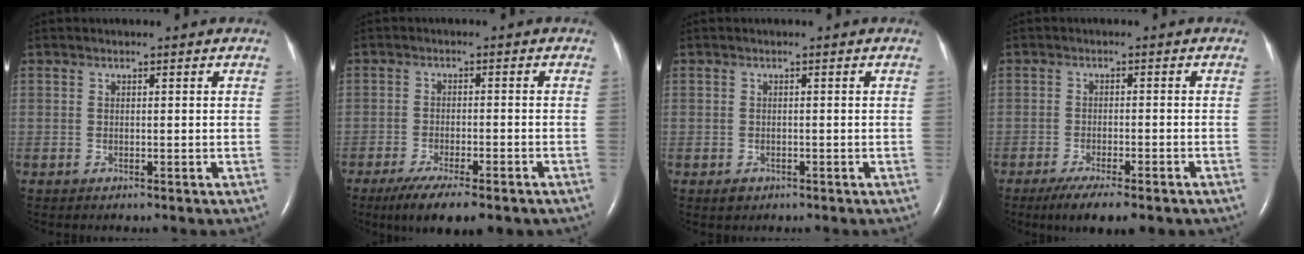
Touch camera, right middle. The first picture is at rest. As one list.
[{"total": 10.3, "force": [-7.5, 2.1, 6.7], "torque": [-0.101, -0.018, -0.111]}, {"total": 1.1, "force": [-0.7, 0.8, 0.4], "torque": [-0.010, 0.000, -0.007]}, {"total": 8.7, "force": [-6.4, 1.6, 5.6], "torque": [-0.080, -0.016, -0.090]}]